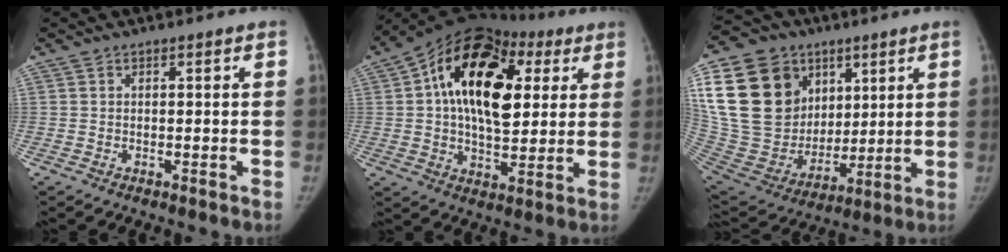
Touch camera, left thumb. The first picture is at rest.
{"total": 22.4, "force": [5.4, 13.4, 17.1], "torque": [-0.252, 0.014, 0.075]}
{"total": 29.2, "force": [10.1, 22.2, 16.0], "torque": [-0.319, 0.017, 0.204]}